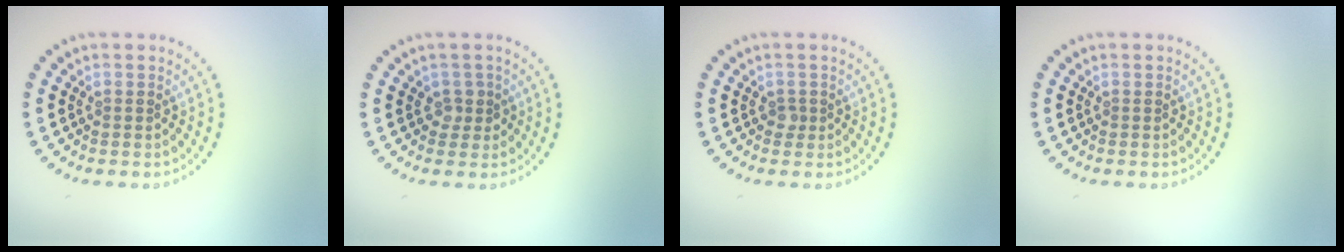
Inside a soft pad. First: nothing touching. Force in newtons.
{"total": 1.3, "press": 1.1, "slide": 0.7}
{"total": 0.8, "press": 0.6, "slide": 0.6}
{"total": 0.0}